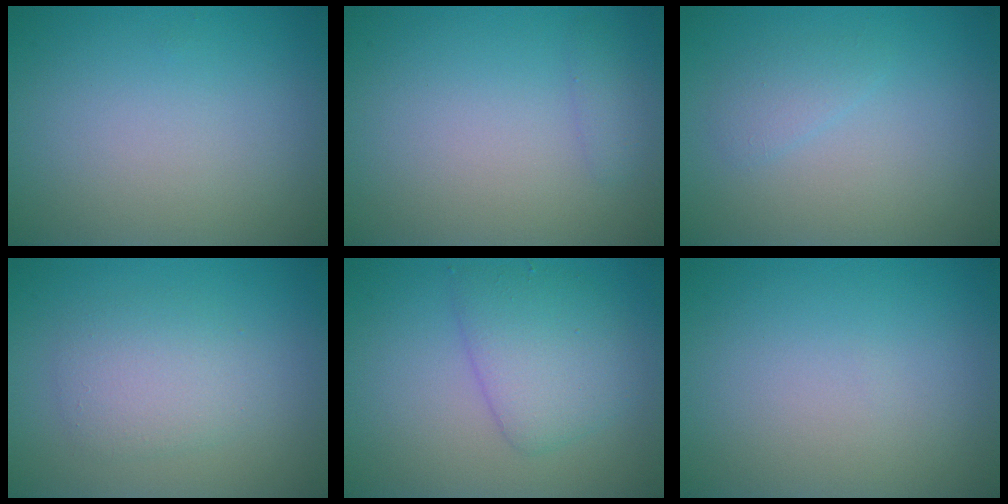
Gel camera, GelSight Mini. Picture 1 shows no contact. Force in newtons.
{"total": 0.8, "press": 0.8, "slide": 0.0}
{"total": 1.2, "press": 1.2, "slide": 0.1}
{"total": 2.9, "press": 2.9, "slide": 0.1}
{"total": 3.8, "press": 3.8, "slide": 0.1}
{"total": 0.0}